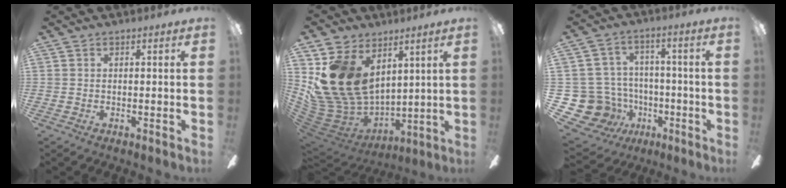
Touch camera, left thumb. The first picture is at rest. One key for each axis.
{"total": 18.6, "fx": 6.4, "fy": 13.6, "fz": 10.9, "tx": -0.266, "ty": -0.039, "tz": 0.125}
{"total": 15.0, "fx": -4.8, "fy": 13.2, "fz": 5.1, "tx": -0.137, "ty": 0.024, "tz": -0.069}